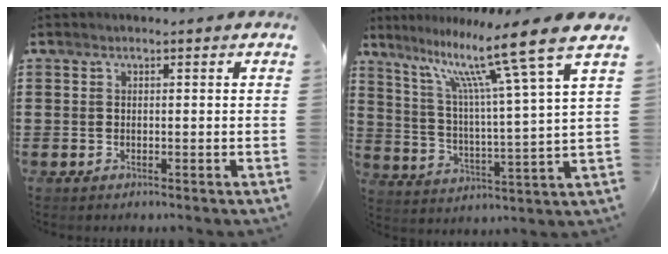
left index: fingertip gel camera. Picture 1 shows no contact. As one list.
[{"total": 13.0, "force": [9.6, -0.2, 8.8], "torque": [-0.179, -0.061, 0.144]}]